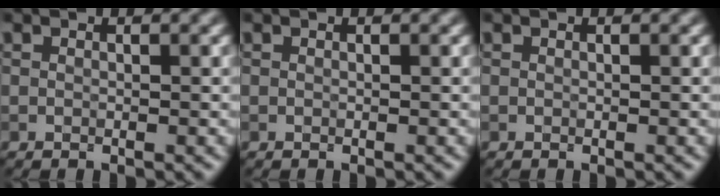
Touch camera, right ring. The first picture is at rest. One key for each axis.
{"total": 0.0}
{"total": 0.0}